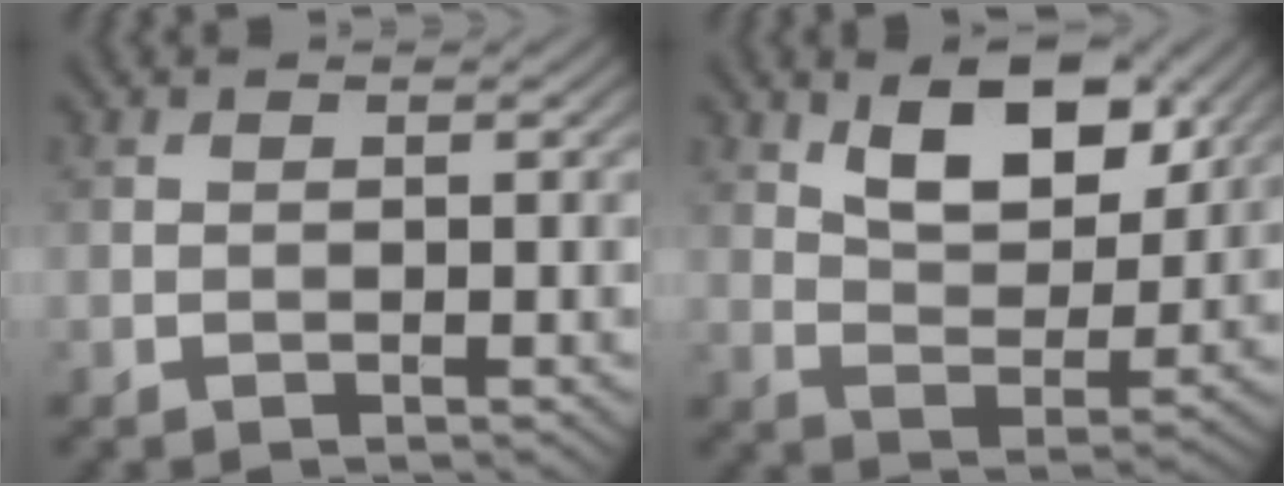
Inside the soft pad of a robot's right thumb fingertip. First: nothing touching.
{"total": 9.7, "force": [5.1, 4.7, 6.8], "torque": [-0.121, -0.003, 0.089]}